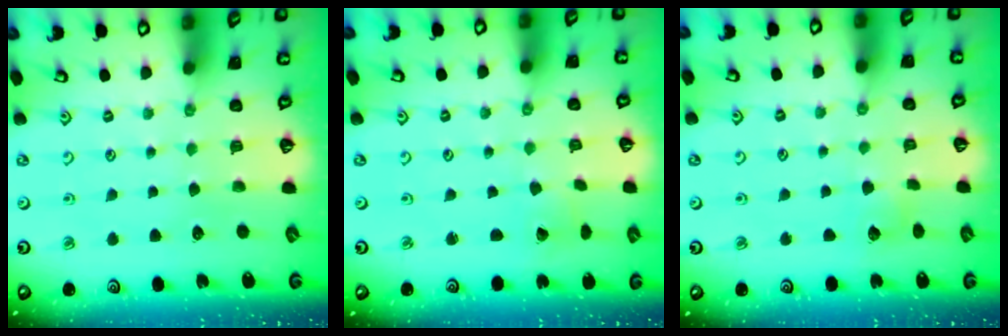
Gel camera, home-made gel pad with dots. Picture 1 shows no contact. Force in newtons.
{"total": 2.6, "press": 2.6, "slide": 0.3}
{"total": 4.7, "press": 4.6, "slide": 0.6}